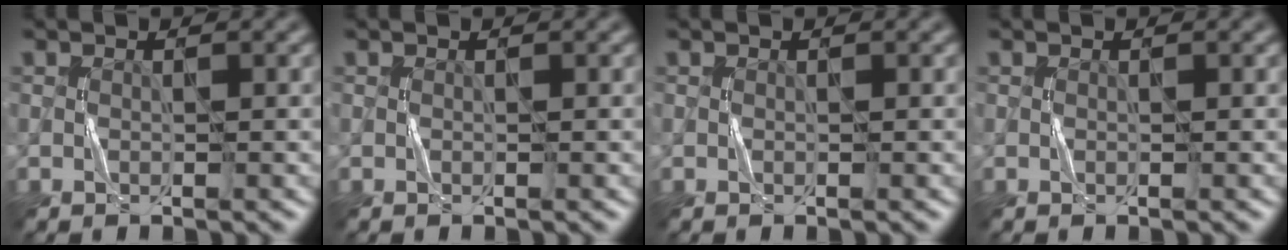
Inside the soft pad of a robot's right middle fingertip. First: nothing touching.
{"total": 0.0}
{"total": 0.0}
{"total": 0.0}